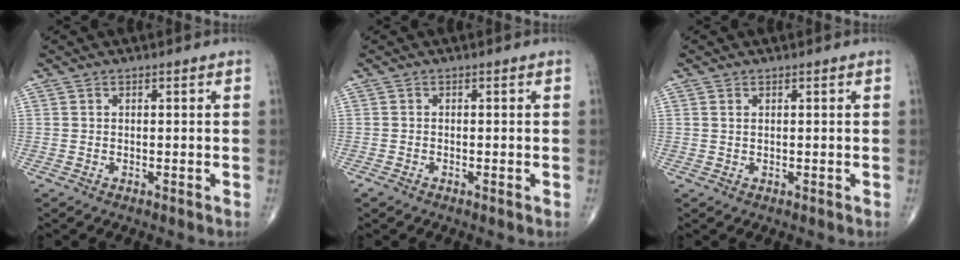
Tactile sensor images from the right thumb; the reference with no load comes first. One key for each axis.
{"total": 0.9, "fx": -0.5, "fy": 0.3, "fz": 0.7, "tx": -0.014, "ty": -0.004, "tz": -0.012}
{"total": 0.7, "fx": 0.4, "fy": 0.3, "fz": 0.5, "tx": -0.014, "ty": 0.005, "tz": 0.008}